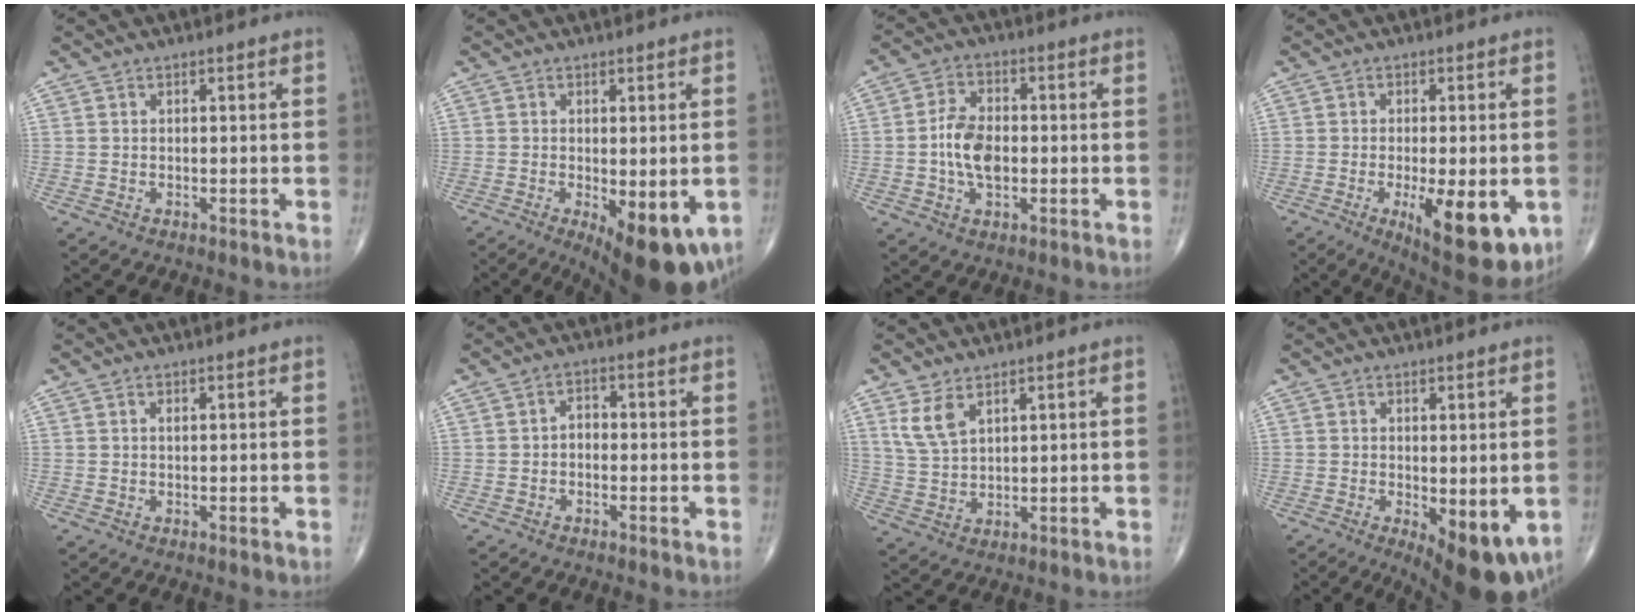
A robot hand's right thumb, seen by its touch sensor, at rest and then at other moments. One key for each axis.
{"total": 13.3, "fx": -4.9, "fy": 5.0, "fz": 11.3, "tx": -0.135, "ty": -0.014, "tz": -0.056}
{"total": 8.1, "fx": -0.9, "fy": 4.9, "fz": 6.4, "tx": -0.110, "ty": 0.010, "tz": -0.023}
{"total": 15.3, "fx": -4.8, "fy": 5.5, "fz": 13.5, "tx": -0.159, "ty": -0.014, "tz": -0.052}
{"total": 0.7, "fx": 0.3, "fy": 0.2, "fz": 0.6, "tx": -0.012, "ty": -0.001, "tz": 0.005}
{"total": 2.4, "fx": -0.6, "fy": 1.8, "fz": 1.6, "tx": -0.012, "ty": 0.016, "tz": -0.020}
{"total": 5.3, "fx": 3.1, "fy": 2.5, "fz": 3.5, "tx": -0.069, "ty": -0.013, "tz": 0.072}
{"total": 10.8, "fx": -3.1, "fy": 4.0, "fz": 9.5, "tx": -0.119, "ty": -0.022, "tz": -0.032}